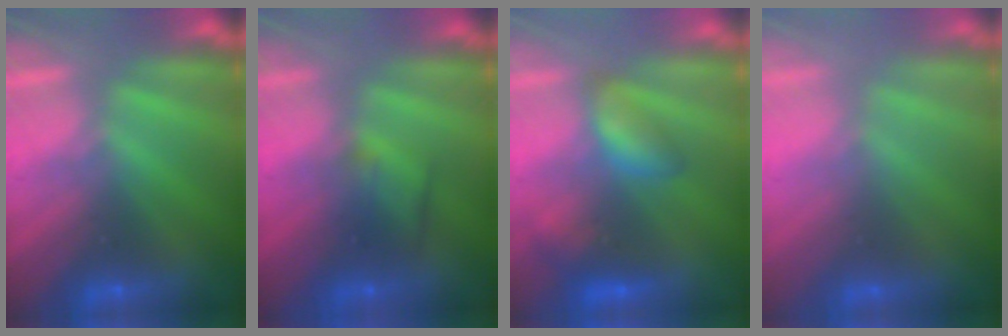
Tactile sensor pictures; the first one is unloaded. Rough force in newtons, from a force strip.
{"total": 2.4}
{"total": 2.8}
{"total": 2.4}